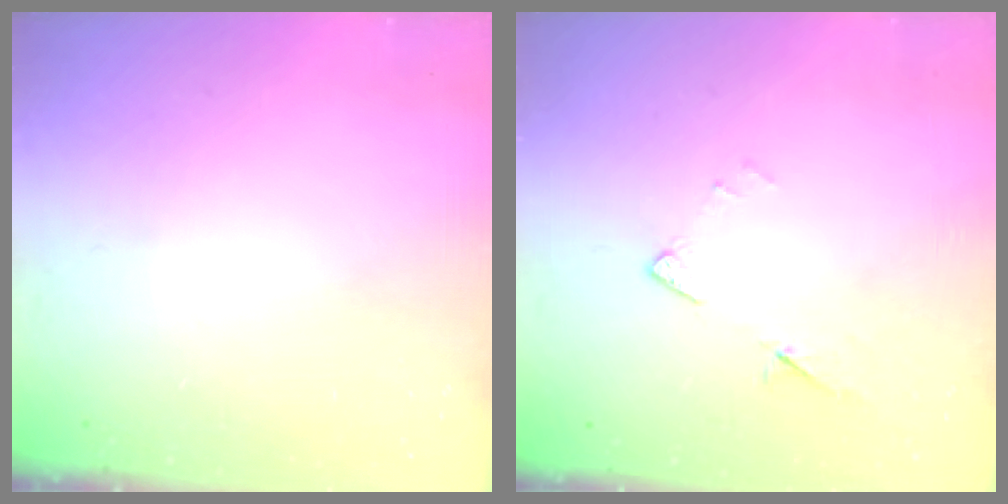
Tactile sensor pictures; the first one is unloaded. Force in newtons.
{"total": 6.9, "press": 6.8, "slide": 0.6}